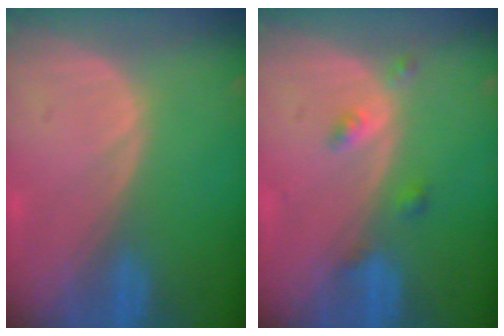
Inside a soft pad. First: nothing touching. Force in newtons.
{"total": 2.5, "press": 2.5, "slide": 0.2}